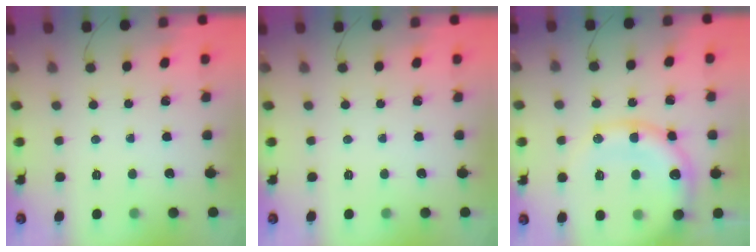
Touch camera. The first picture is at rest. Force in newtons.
{"total": 0.0}
{"total": 20.2, "press": 19.9, "slide": 3.5}